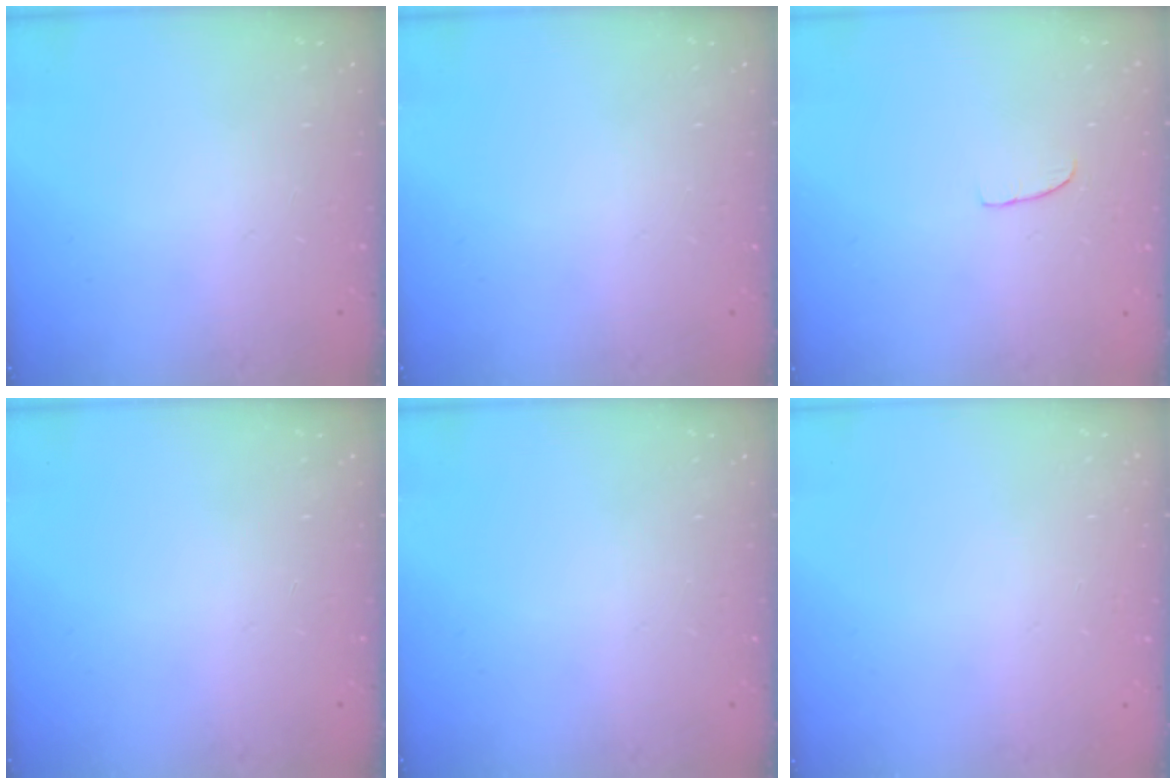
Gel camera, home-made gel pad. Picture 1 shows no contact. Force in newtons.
{"total": 0.0}
{"total": 4.7, "press": 4.7, "slide": 0.3}
{"total": 0.0}
{"total": 0.0}
{"total": 0.0}